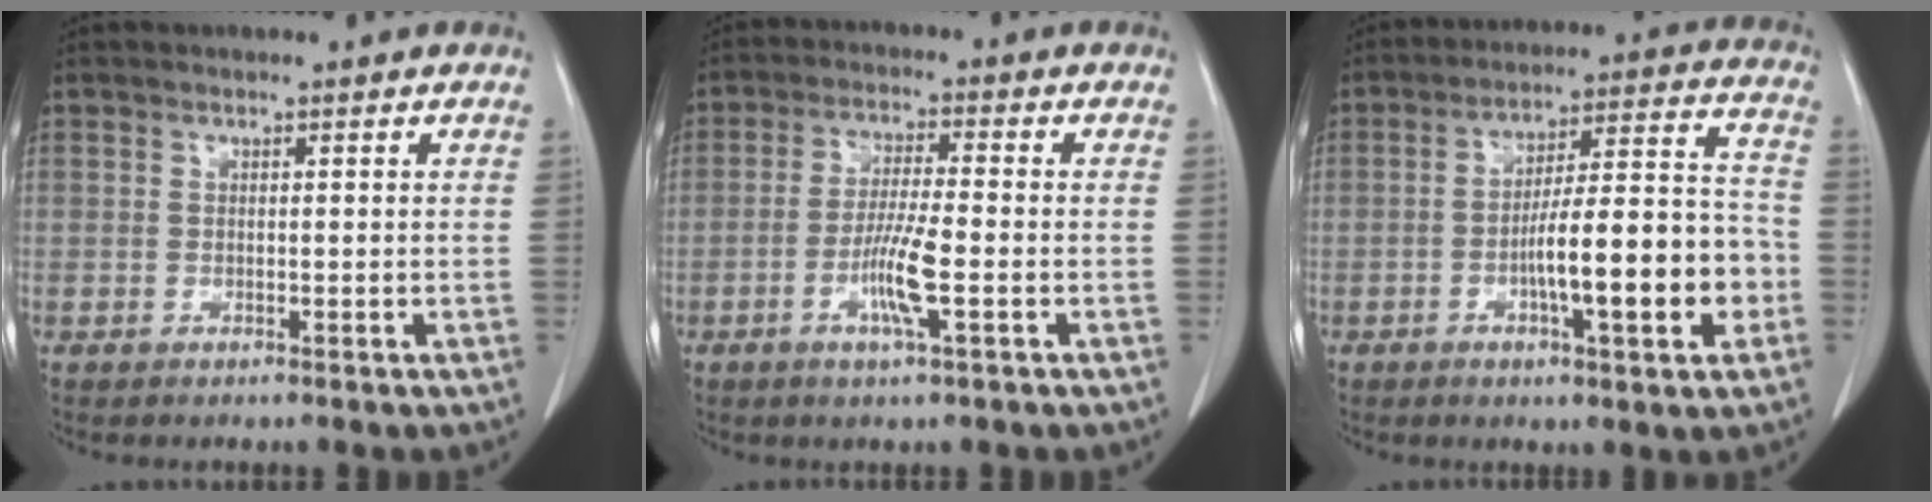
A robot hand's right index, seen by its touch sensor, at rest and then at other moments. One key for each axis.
{"total": 6.8, "fx": -2.3, "fy": 0.2, "fz": 6.4, "tx": -0.125, "ty": -0.007, "tz": -0.044}
{"total": 14.4, "fx": -4.2, "fy": 2.0, "fz": 13.6, "tx": -0.212, "ty": 0.018, "tz": -0.062}